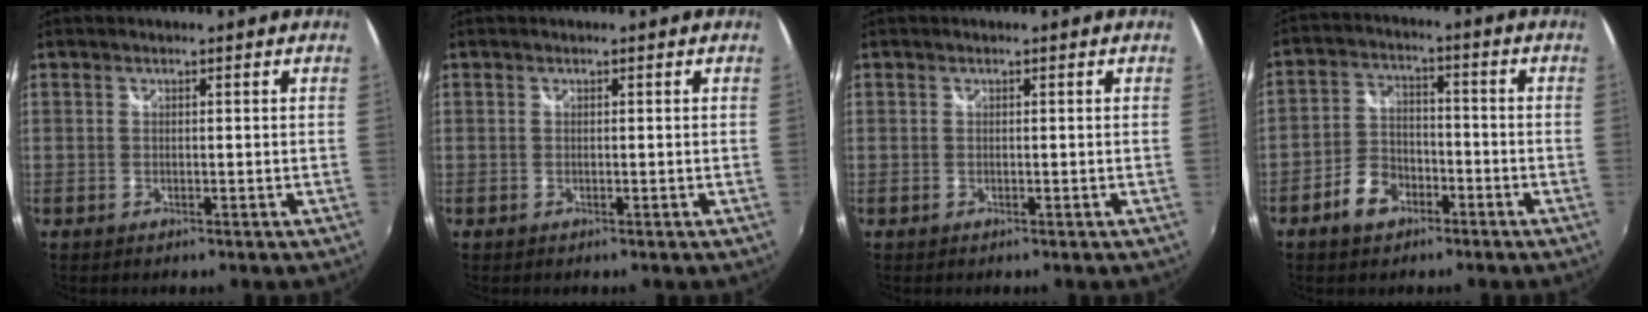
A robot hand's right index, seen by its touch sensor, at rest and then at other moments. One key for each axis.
{"total": 0.0}
{"total": 0.0}
{"total": 7.1, "fx": -4.3, "fy": 4.6, "fz": 3.3, "tx": -0.076, "ty": 0.019, "tz": -0.073}